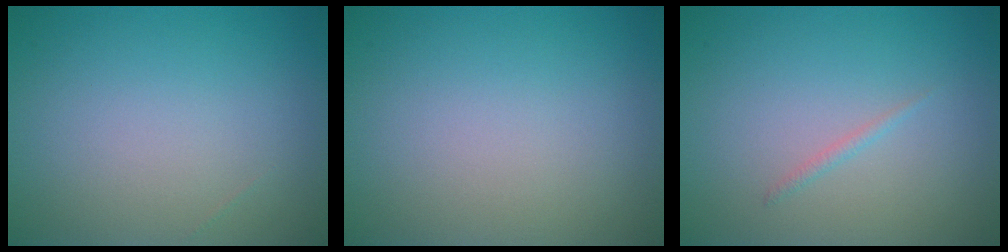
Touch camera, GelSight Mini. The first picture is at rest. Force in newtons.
{"total": 0.0}
{"total": 0.6, "press": 0.6, "slide": 0.1}